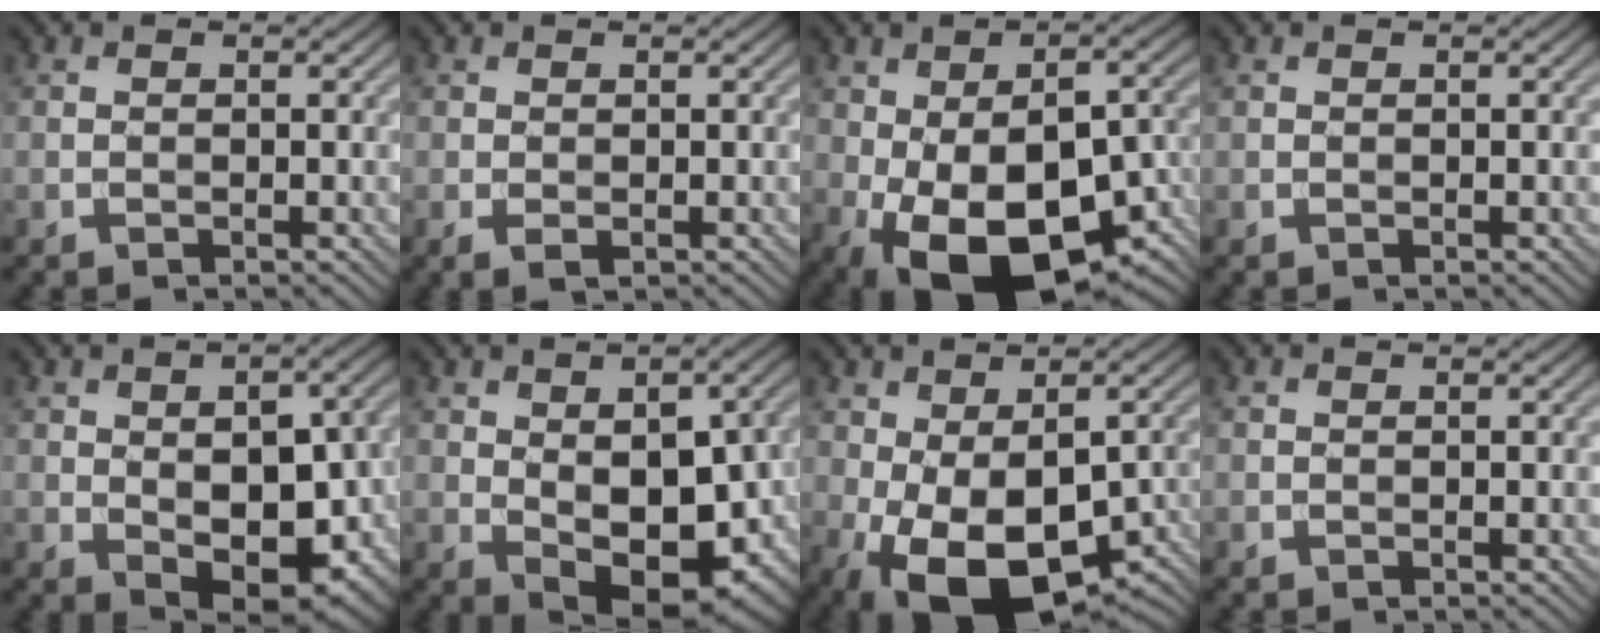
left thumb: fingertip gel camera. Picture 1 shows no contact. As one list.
[{"total": 1.4, "force": [-0.3, 0.8, 1.1], "torque": [-0.026, -0.006, -0.004]}, {"total": 18.1, "force": [-6.5, 9.7, 13.8], "torque": [-0.222, -0.038, -0.084]}, {"total": 0.0}, {"total": 11.5, "force": [-2.2, 6.5, 9.2], "torque": [-0.123, -0.014, -0.021]}, {"total": 12.8, "force": [-2.2, 7.2, 10.4], "torque": [-0.146, -0.018, -0.017]}, {"total": 14.8, "force": [-5.6, 7.8, 11.2], "torque": [-0.197, -0.044, -0.068]}, {"total": 0.0}]